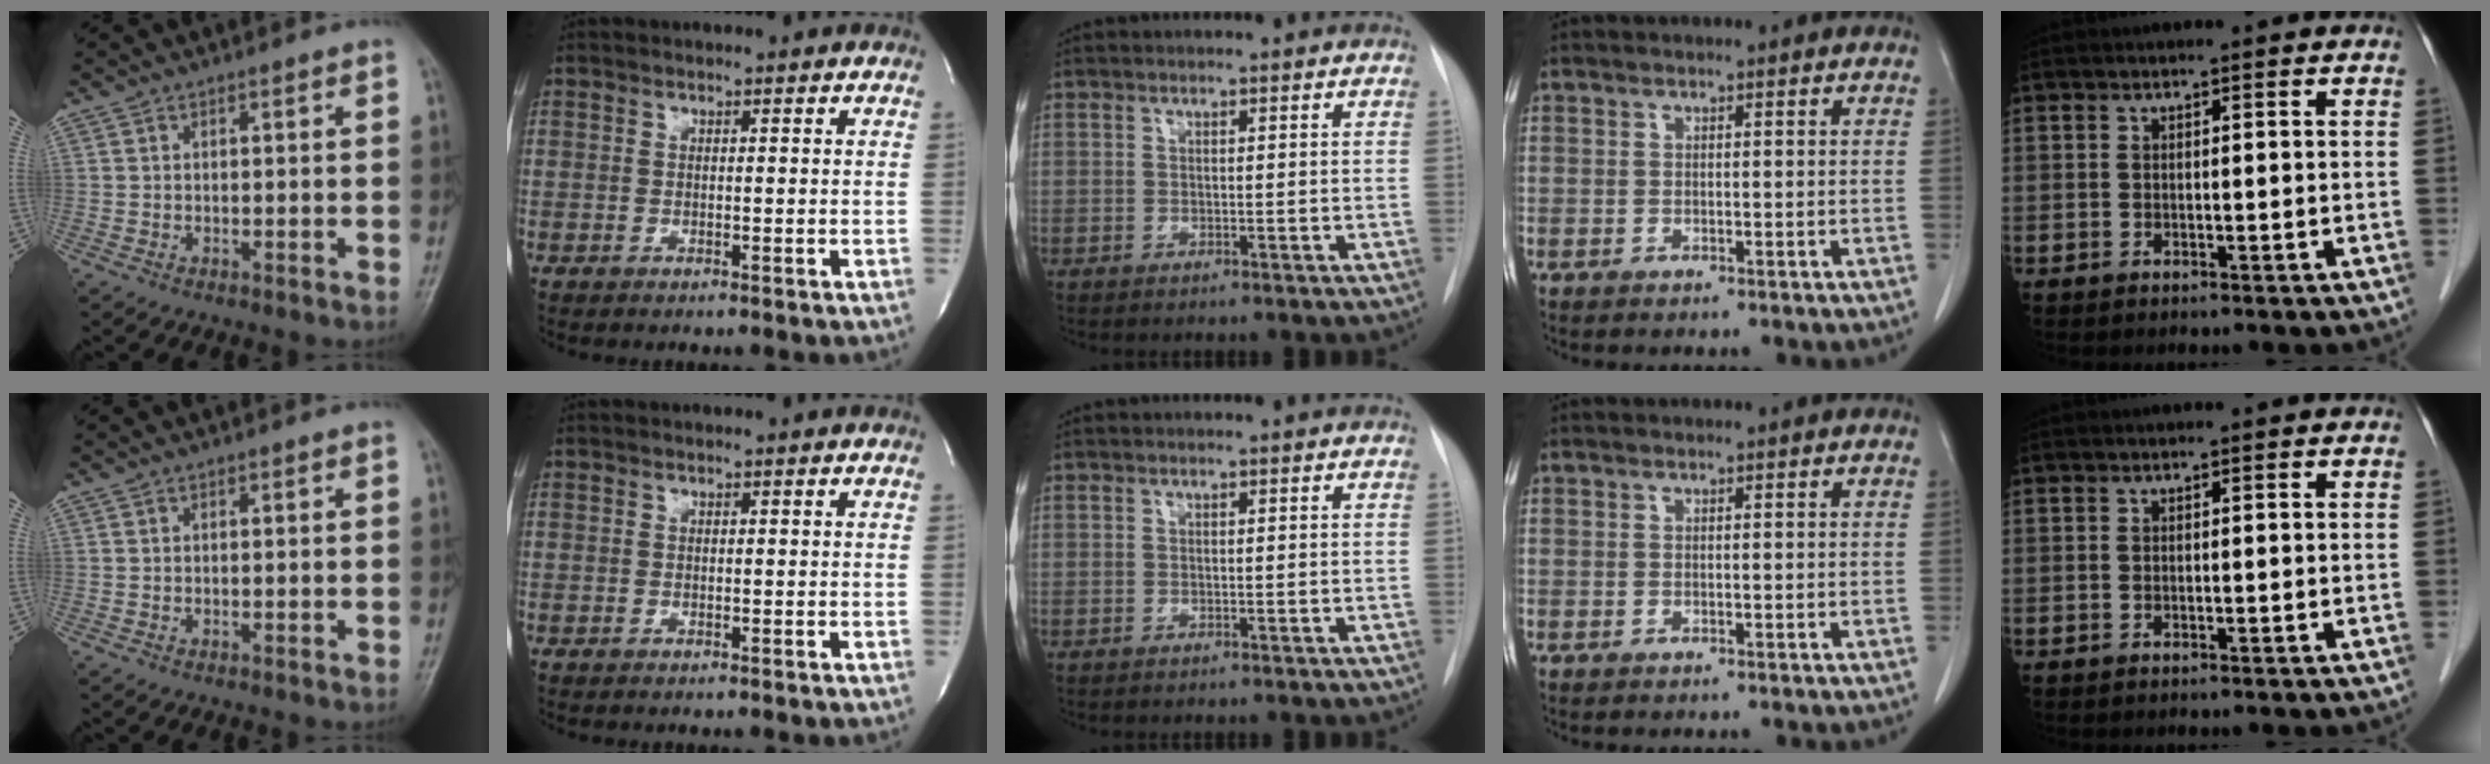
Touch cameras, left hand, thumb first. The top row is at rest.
{}